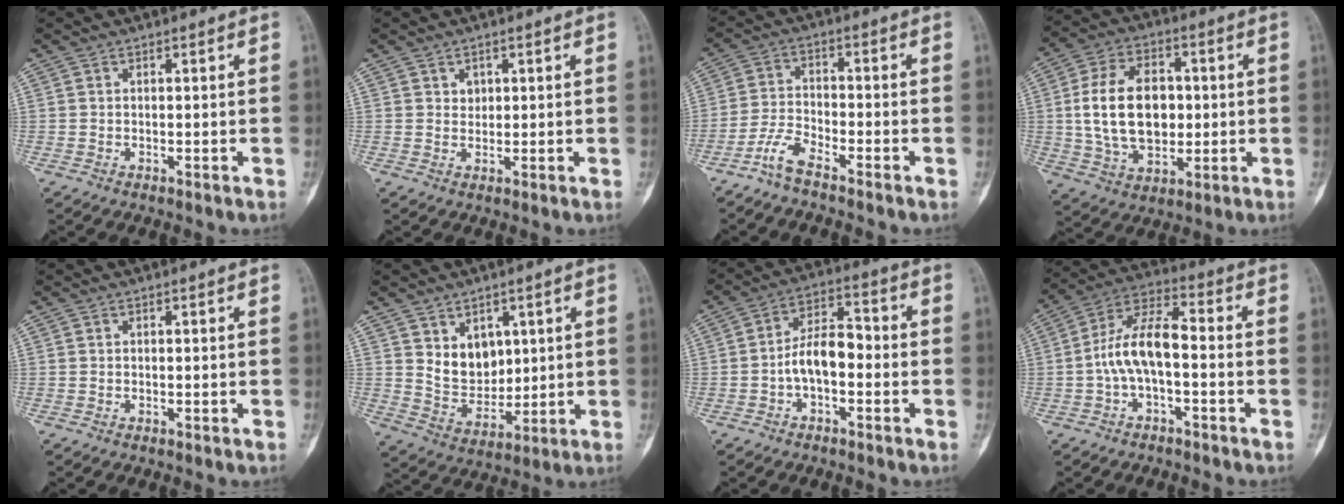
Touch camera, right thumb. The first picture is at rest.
{"total": 2.0, "force": [0.9, 1.6, 0.7], "torque": [0.002, -0.006, 0.015]}
{"total": 4.8, "force": [-4.0, 0.9, 2.6], "torque": [-0.059, 0.018, -0.085]}
{"total": 16.4, "force": [1.0, 10.8, 12.3], "torque": [-0.193, 0.008, 0.022]}
{"total": 0.0}
{"total": 8.2, "force": [3.0, 6.3, 4.4], "torque": [-0.039, -0.029, 0.070]}
{"total": 8.0, "force": [-1.8, 4.3, 6.5], "torque": [-0.103, 0.038, -0.038]}
{"total": 10.1, "force": [-1.7, 4.4, 8.9], "torque": [-0.171, 0.046, -0.037]}